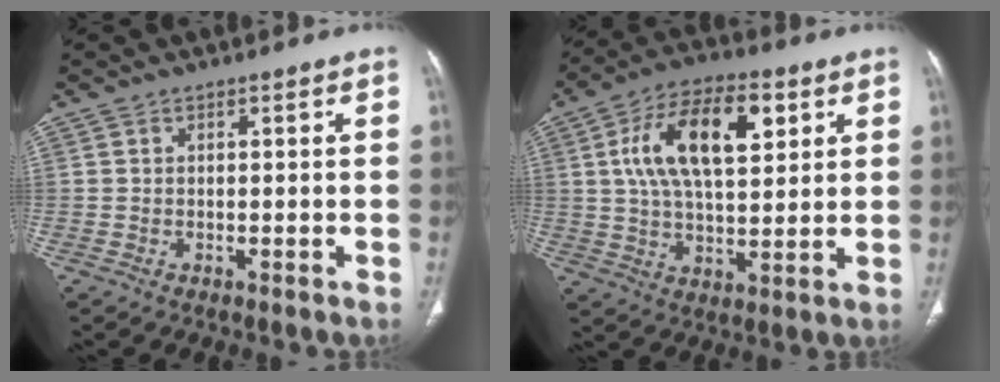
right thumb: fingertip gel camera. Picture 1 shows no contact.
{"total": 17.1, "force": [5.3, 8.3, 13.9], "torque": [-0.228, 0.003, 0.091]}